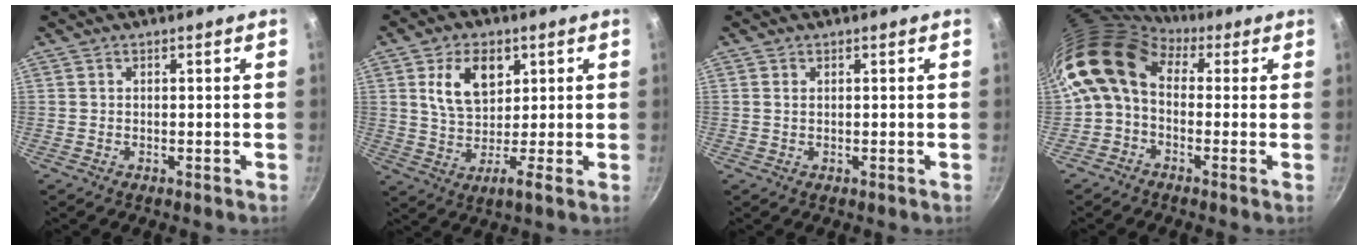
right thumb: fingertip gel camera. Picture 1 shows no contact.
{"total": 9.7, "force": [3.3, 6.0, 6.9], "torque": [-0.096, -0.010, 0.050]}
{"total": 0.9, "force": [0.2, 0.5, 0.6], "torque": [-0.013, 0.001, 0.003]}
{"total": 11.4, "force": [1.1, 8.1, 8.0], "torque": [-0.140, 0.028, -0.005]}